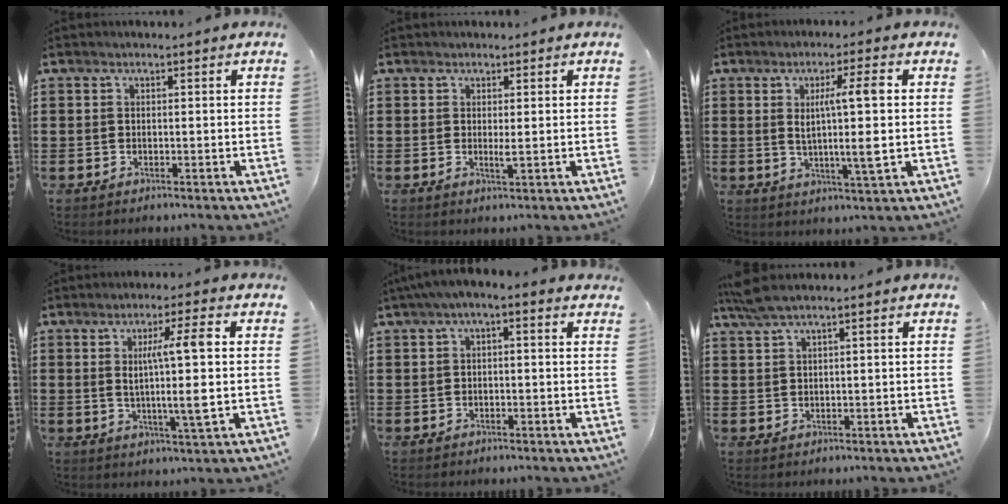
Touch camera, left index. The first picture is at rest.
{"total": 1.3, "force": [0.2, 0.1, 1.3], "torque": [-0.026, -0.002, 0.004]}
{"total": 8.0, "force": [1.0, 0.0, 7.9], "torque": [-0.129, -0.009, 0.005]}
{"total": 8.3, "force": [0.9, -0.1, 8.2], "torque": [-0.134, -0.008, 0.003]}
{"total": 1.9, "force": [-1.0, 0.4, 1.5], "torque": [-0.026, 0.002, -0.022]}
{"total": 2.9, "force": [1.6, 0.2, 2.4], "torque": [-0.048, 0.000, 0.030]}